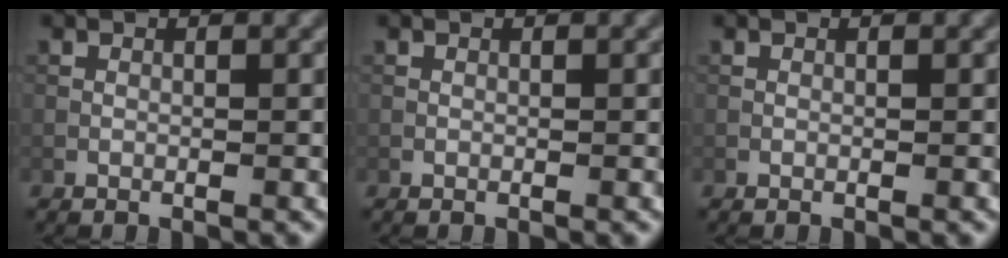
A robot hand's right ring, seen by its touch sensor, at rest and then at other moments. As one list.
[{"total": 0.0}, {"total": 0.0}]